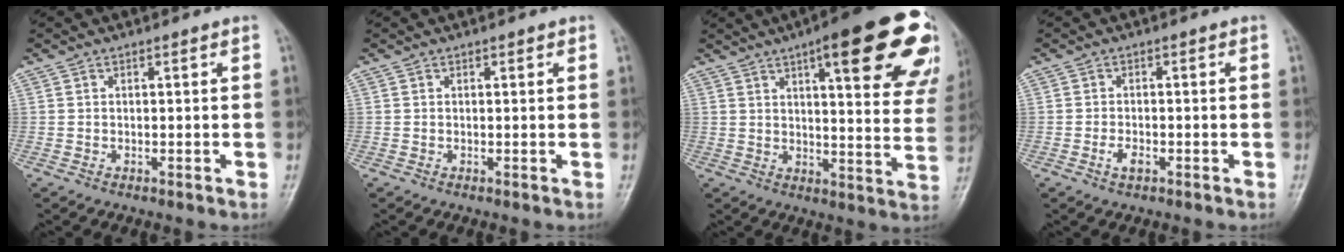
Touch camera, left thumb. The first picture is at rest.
{"total": 0.6, "force": [0.4, 0.4, 0.3], "torque": [0.000, -0.001, 0.001]}
{"total": 25.7, "force": [13.4, 6.9, 20.8], "torque": [-0.219, -0.026, 0.164]}
{"total": 2.0, "force": [-1.1, 1.0, 1.4], "torque": [-0.025, 0.003, -0.019]}